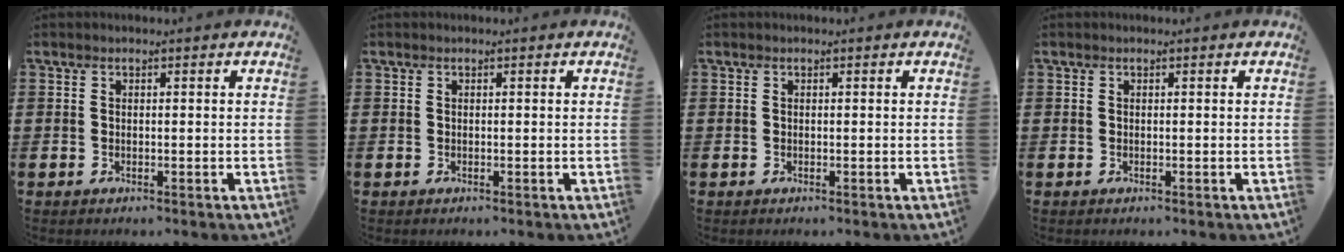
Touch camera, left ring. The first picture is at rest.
{"total": 0.0}
{"total": 0.0}
{"total": 0.0}